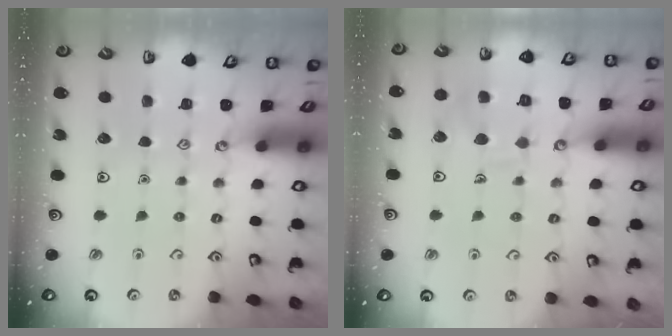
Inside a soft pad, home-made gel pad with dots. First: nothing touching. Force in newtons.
{"total": 9.2, "press": 9.2, "slide": 0.7}